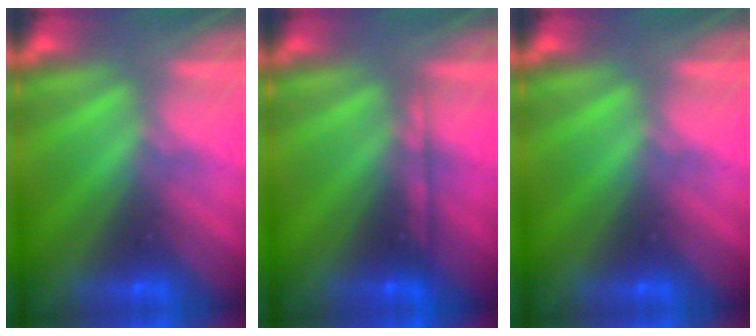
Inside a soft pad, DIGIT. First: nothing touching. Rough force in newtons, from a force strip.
{"total": 2.2}
{"total": 0.0}